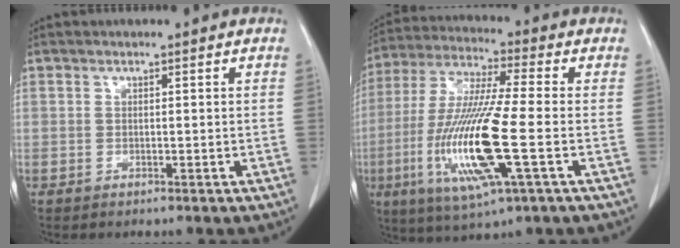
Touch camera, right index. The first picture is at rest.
{"total": 16.8, "force": [-3.9, 1.0, 16.3], "torque": [-0.341, -0.018, -0.072]}